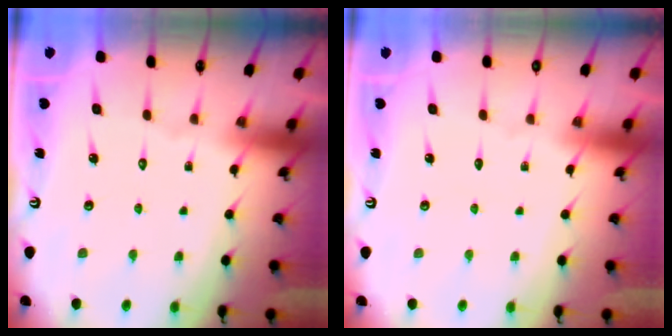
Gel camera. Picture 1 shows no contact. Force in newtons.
{"total": 0.0}